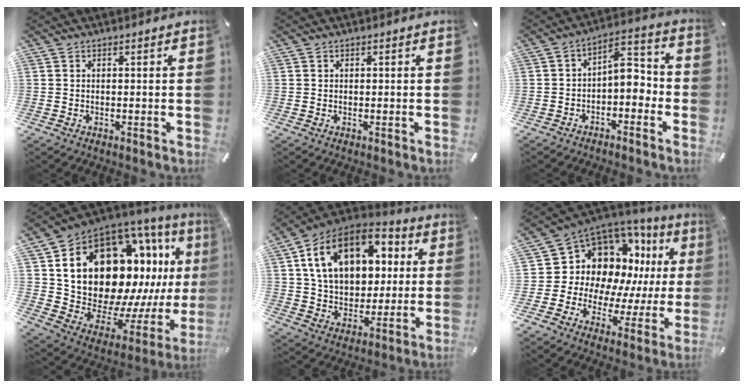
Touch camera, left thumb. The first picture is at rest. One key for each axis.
{"total": 0.0}
{"total": 6.8, "fx": -1.3, "fy": 4.3, "fz": 5.1, "tx": -0.070, "ty": 0.002, "tz": -0.030}
{"total": 22.6, "fx": 9.1, "fy": 15.2, "fz": 14.1, "tx": -0.264, "ty": -0.089, "tz": 0.187}
{"total": 18.9, "fx": 6.8, "fy": 13.8, "fz": 10.9, "tx": -0.202, "ty": -0.010, "tz": 0.126}
{"total": 13.1, "fx": 6.0, "fy": 10.4, "fz": 5.2, "tx": -0.085, "ty": -0.080, "tz": 0.125}